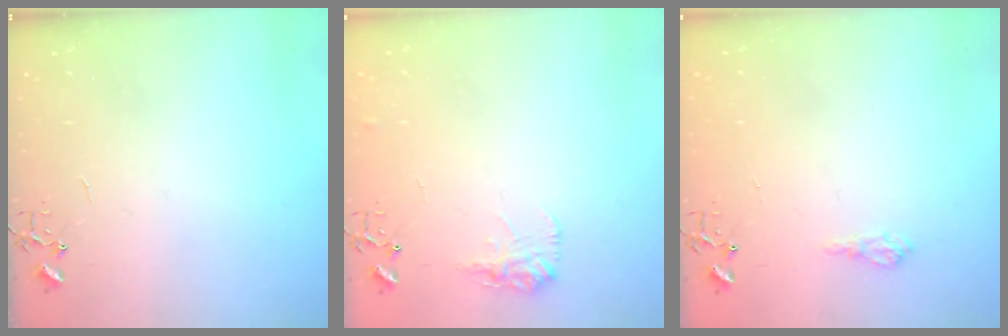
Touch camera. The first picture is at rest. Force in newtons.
{"total": 9.8, "press": 9.8, "slide": 0.4}
{"total": 6.7, "press": 6.7, "slide": 0.9}